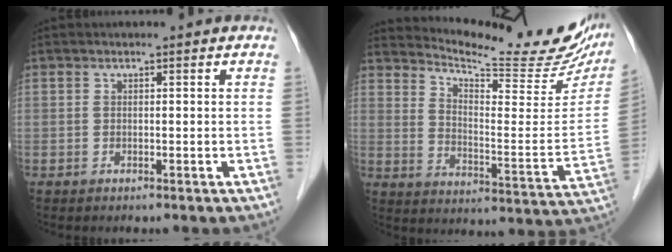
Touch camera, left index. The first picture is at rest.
{"total": 20.5, "force": [19.0, 2.8, 7.2], "torque": [-0.112, -0.069, 0.245]}